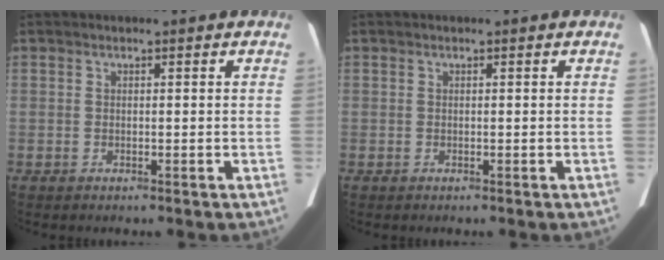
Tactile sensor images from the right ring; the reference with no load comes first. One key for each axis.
{"total": 0.0}